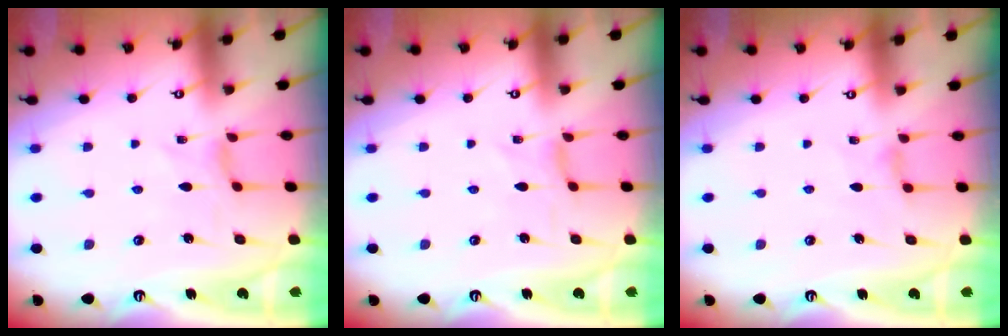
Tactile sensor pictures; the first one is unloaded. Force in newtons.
{"total": 0.0}
{"total": 2.6, "press": 2.6, "slide": 0.5}